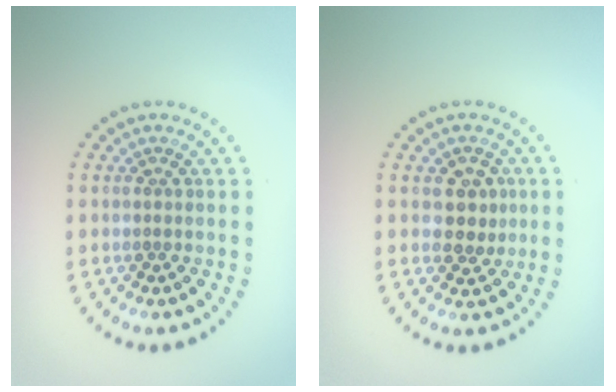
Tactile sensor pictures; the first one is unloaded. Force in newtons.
{"total": 2.5, "press": 2.4, "slide": 0.7}